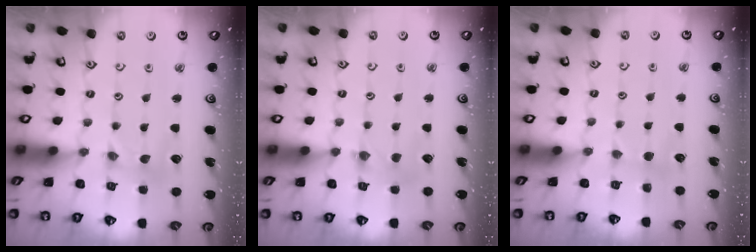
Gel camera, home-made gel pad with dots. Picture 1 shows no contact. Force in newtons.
{"total": 1.2, "press": 1.1, "slide": 0.3}
{"total": 3.2, "press": 3.2, "slide": 0.4}